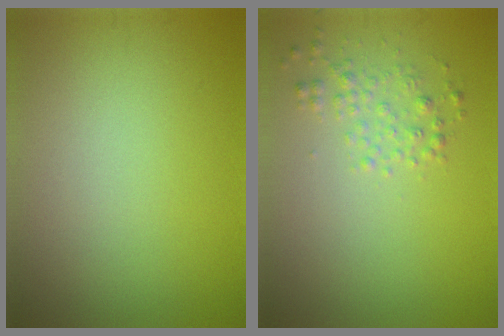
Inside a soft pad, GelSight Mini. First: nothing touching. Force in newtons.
{"total": 1.7, "press": 1.7, "slide": 0.1}